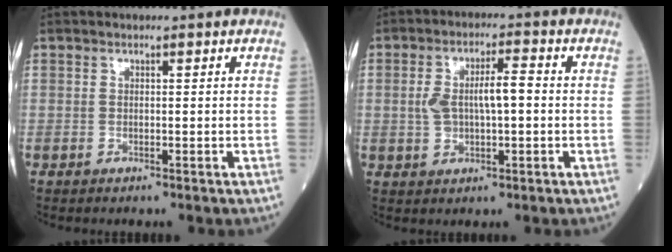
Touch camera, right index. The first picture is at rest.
{"total": 6.8, "force": [0.2, 2.3, 6.4], "torque": [-0.128, 0.018, 0.007]}